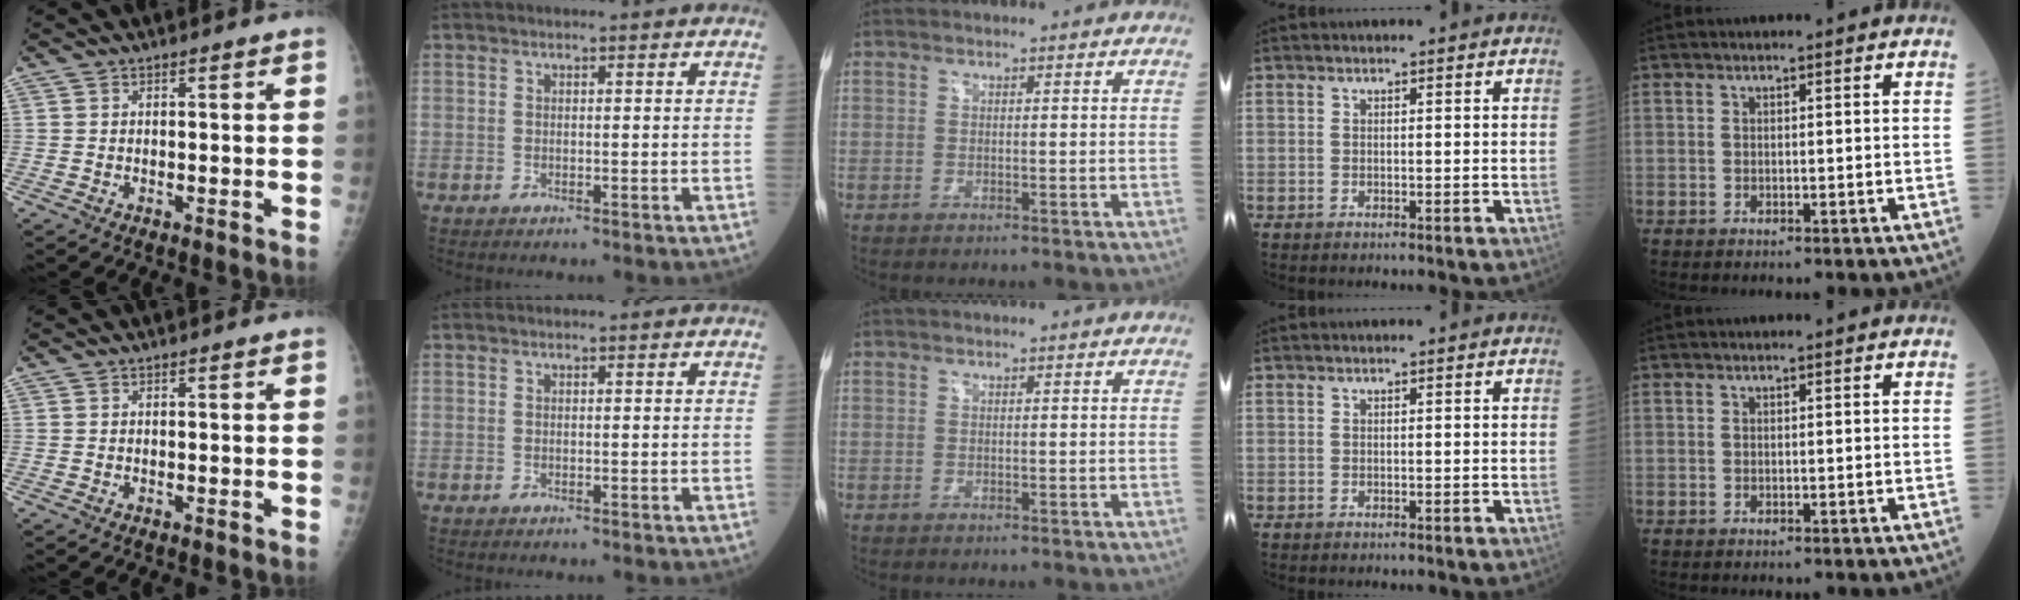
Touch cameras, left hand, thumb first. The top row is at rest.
{}